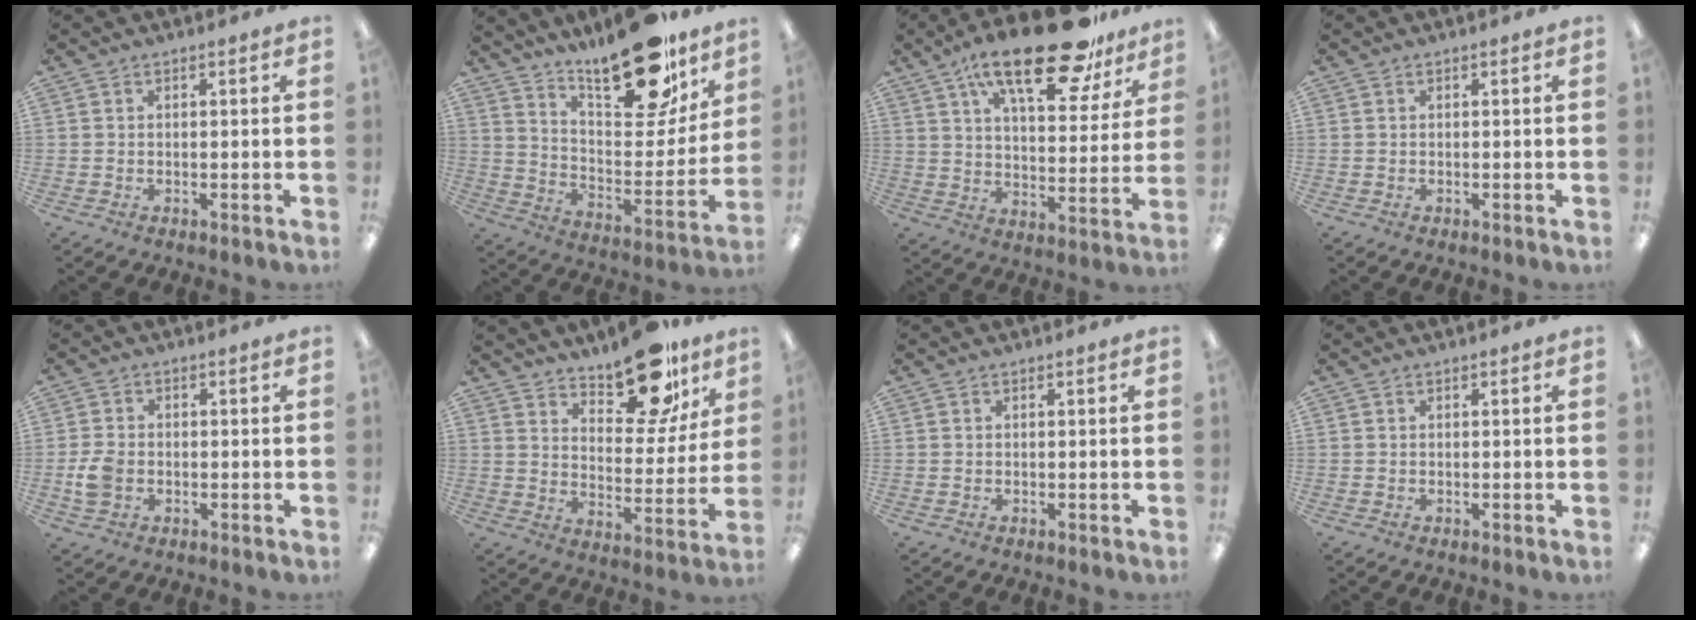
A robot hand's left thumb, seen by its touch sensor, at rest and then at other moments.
{"total": 23.7, "force": [18.0, 8.5, 12.9], "torque": [-0.174, -0.127, 0.301]}
{"total": 22.6, "force": [15.4, 8.1, 14.5], "torque": [-0.224, -0.086, 0.255]}
{"total": 0.0}
{"total": 4.9, "force": [-1.1, 3.6, 3.1], "torque": [-0.065, 0.005, -0.021]}
{"total": 16.6, "force": [12.7, 6.8, 8.1], "torque": [-0.104, -0.085, 0.218]}
{"total": 0.0}
{"total": 0.0}